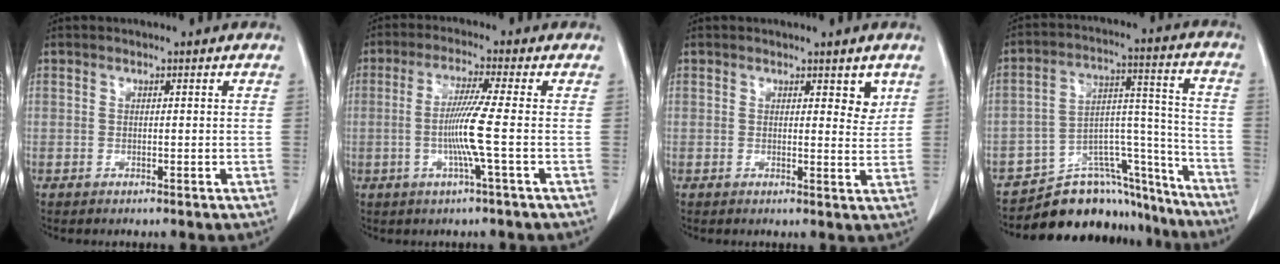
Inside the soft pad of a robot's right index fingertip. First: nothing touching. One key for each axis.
{"total": 6.9, "fx": -1.1, "fy": -1.4, "fz": 6.7, "tx": -0.132, "ty": -0.005, "tz": -0.024}
{"total": 2.9, "fx": 1.7, "fy": 1.2, "fz": 1.9, "tx": -0.016, "ty": -0.011, "tz": 0.020}
{"total": 18.0, "fx": -16.4, "fy": 6.5, "fz": 3.9, "tx": -0.043, "ty": 0.069, "tz": -0.245}